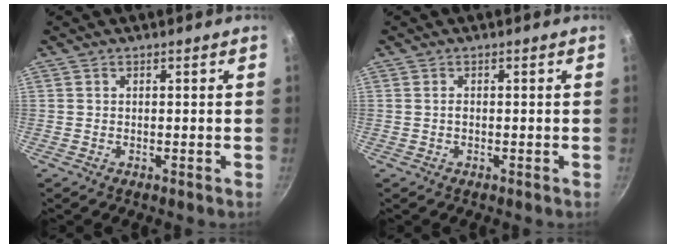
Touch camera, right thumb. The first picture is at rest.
{"total": 1.2, "force": [-0.3, 0.7, 1.0], "torque": [-0.018, 0.004, -0.006]}